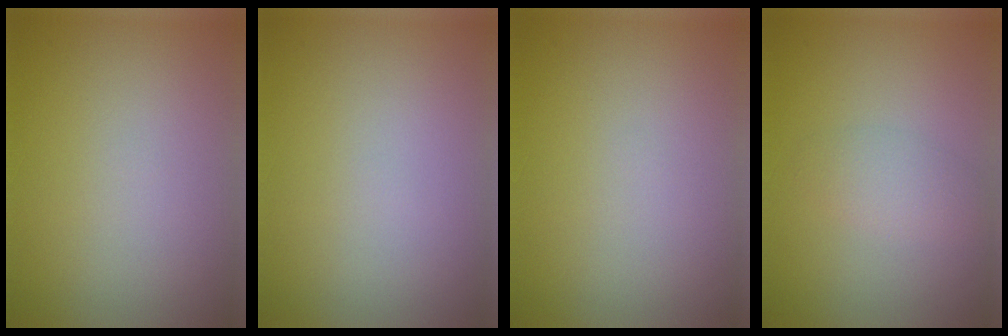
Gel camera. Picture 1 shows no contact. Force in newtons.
{"total": 0.0}
{"total": 0.0}
{"total": 1.8, "press": 1.8, "slide": 0.1}